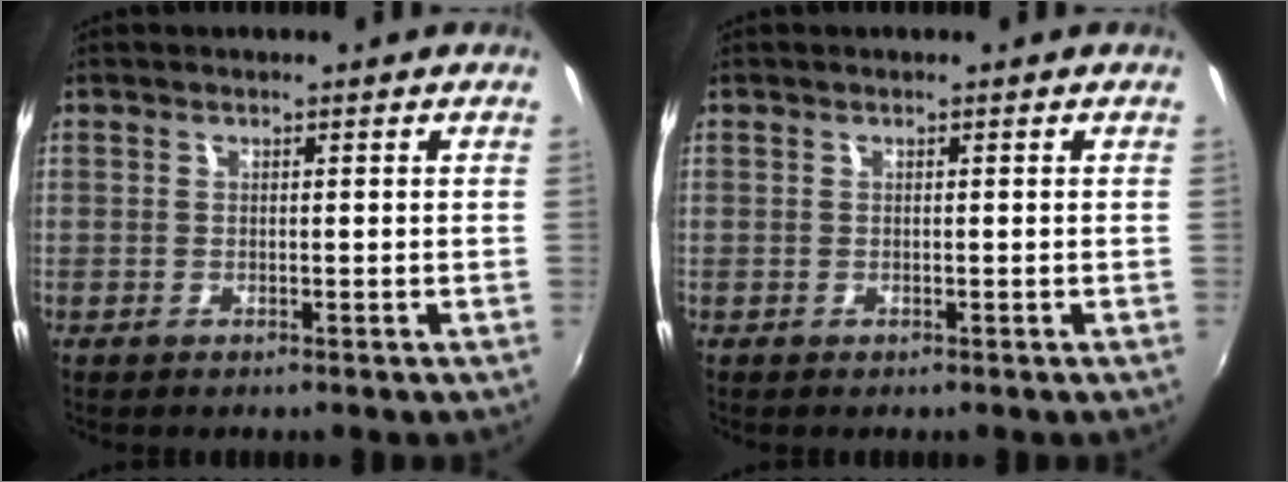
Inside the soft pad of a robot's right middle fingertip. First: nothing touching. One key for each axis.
{"total": 0.0}